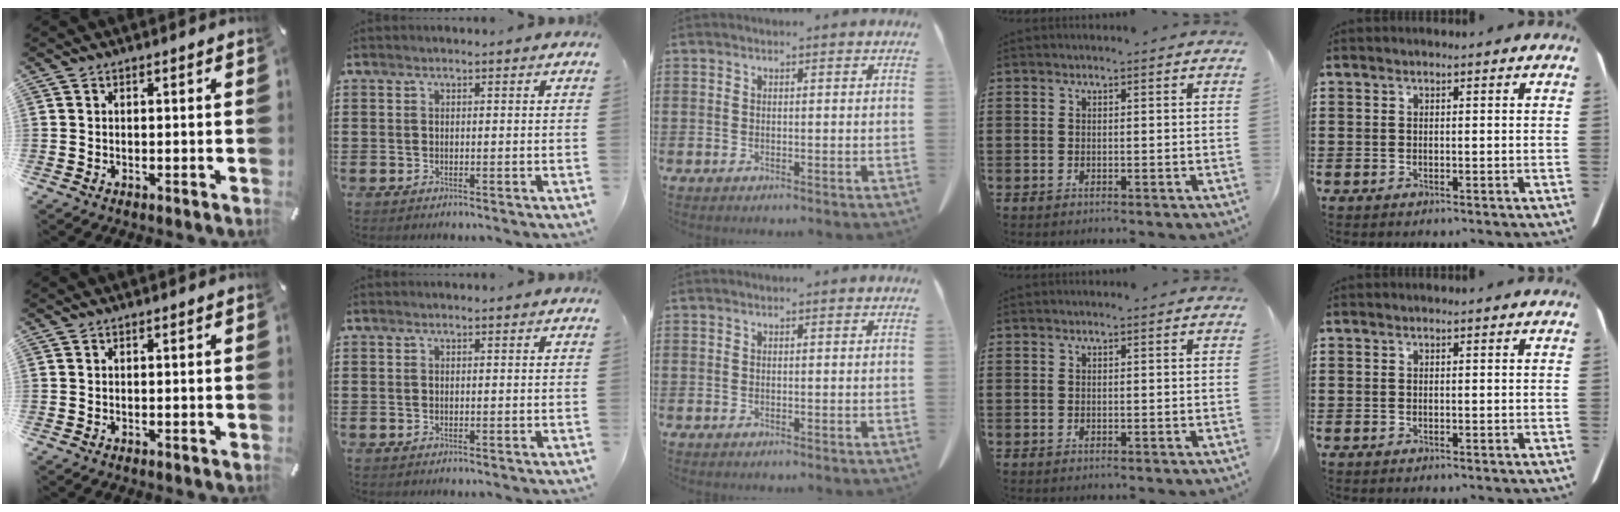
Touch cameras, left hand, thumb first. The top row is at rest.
{}